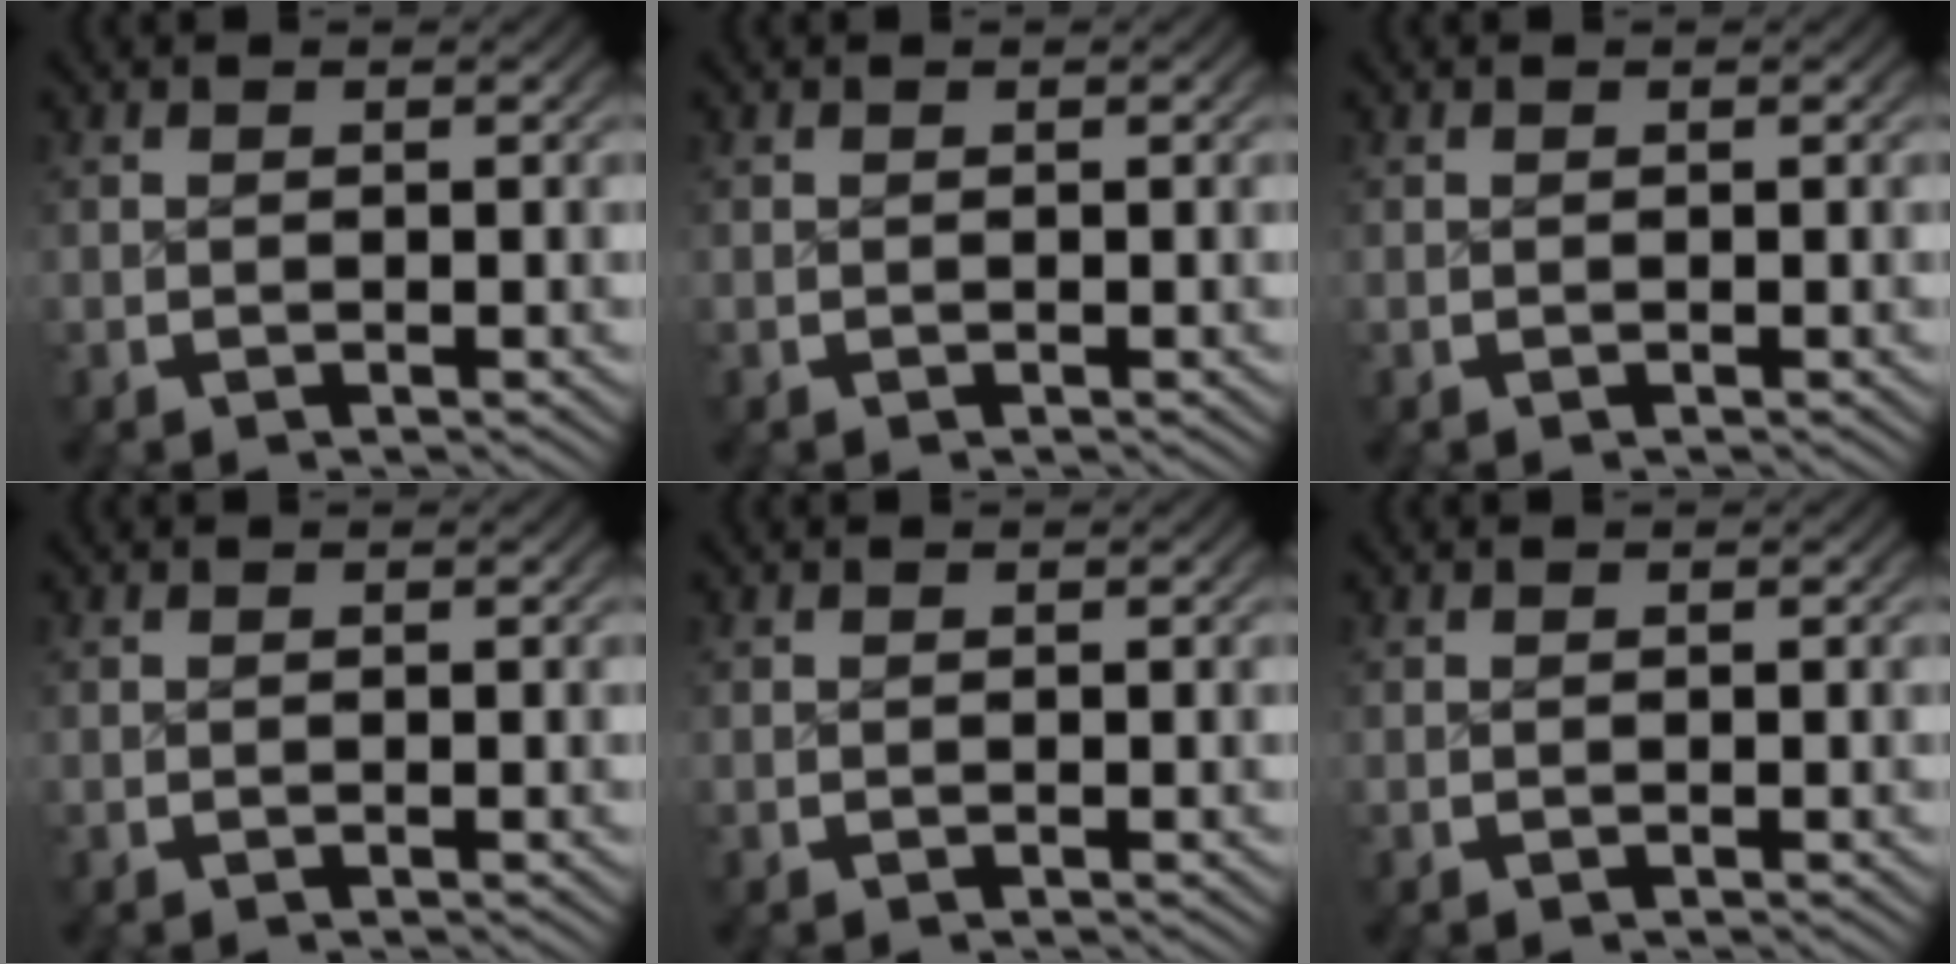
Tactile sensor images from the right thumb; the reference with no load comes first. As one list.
[{"total": 0.0}, {"total": 0.0}, {"total": 0.0}, {"total": 0.0}, {"total": 0.0}]